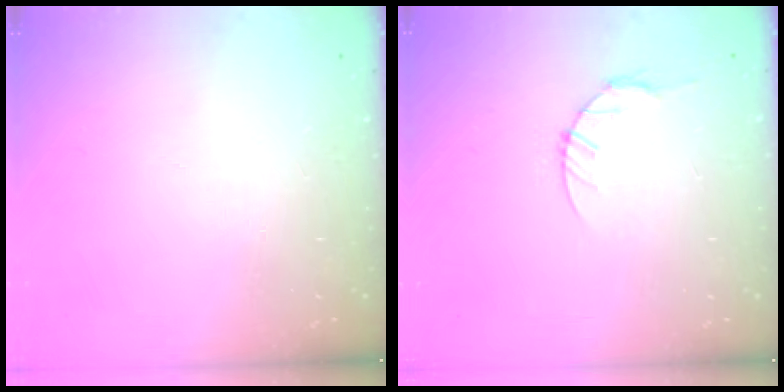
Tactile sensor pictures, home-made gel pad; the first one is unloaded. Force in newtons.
{"total": 4.6, "press": 4.6, "slide": 0.6}